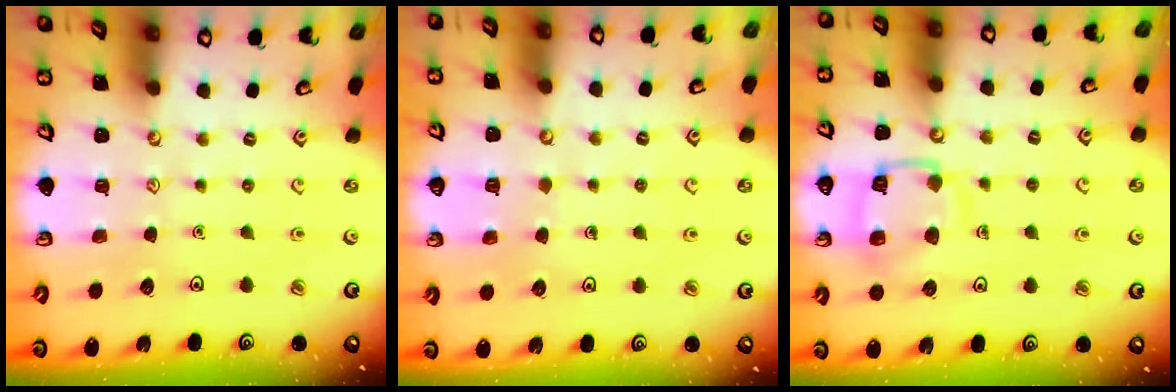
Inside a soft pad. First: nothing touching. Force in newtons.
{"total": 3.0, "press": 3.0, "slide": 0.2}
{"total": 13.0, "press": 12.9, "slide": 1.5}